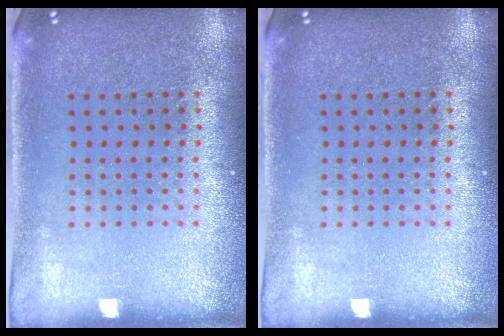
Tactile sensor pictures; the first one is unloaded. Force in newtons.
{"total": 0.0}